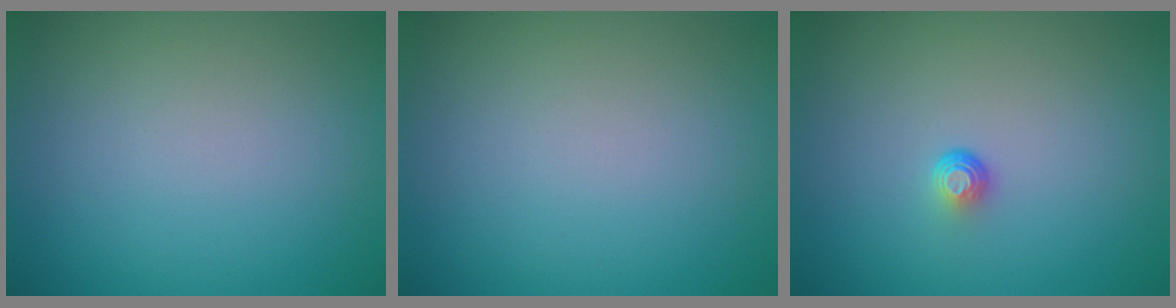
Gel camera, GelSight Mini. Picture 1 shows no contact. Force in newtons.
{"total": 0.0}
{"total": 1.0, "press": 0.6, "slide": 0.8}